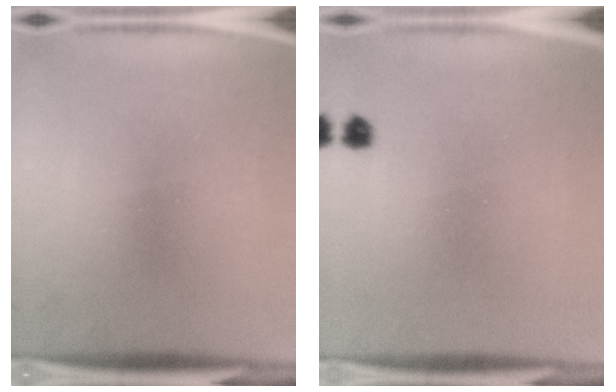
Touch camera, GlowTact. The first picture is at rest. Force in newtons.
{"total": 1.4}